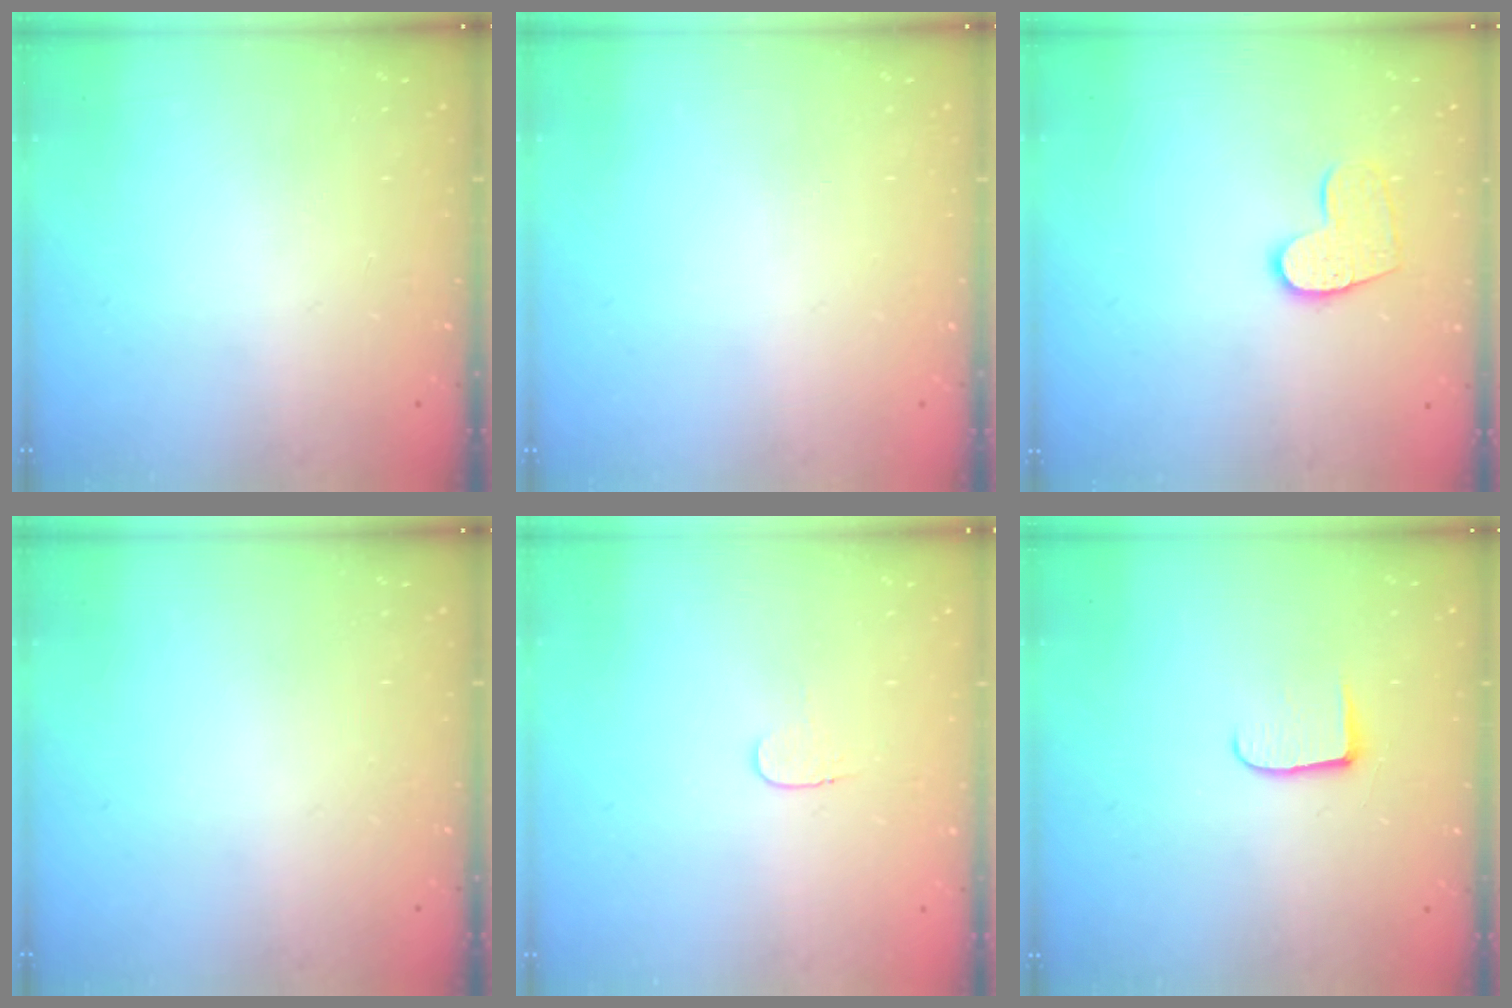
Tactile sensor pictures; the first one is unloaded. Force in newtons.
{"total": 0.0}
{"total": 9.9, "press": 9.9, "slide": 0.7}
{"total": 0.0}
{"total": 3.5, "press": 3.5, "slide": 0.4}
{"total": 7.4, "press": 7.4, "slide": 0.6}